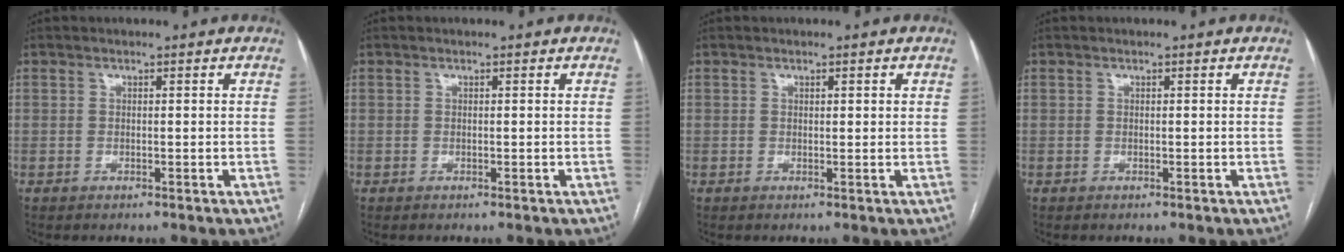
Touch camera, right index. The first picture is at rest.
{"total": 0.0}
{"total": 0.7, "force": [0.4, 0.1, 0.6], "torque": [-0.009, 0.001, 0.004]}
{"total": 0.0}